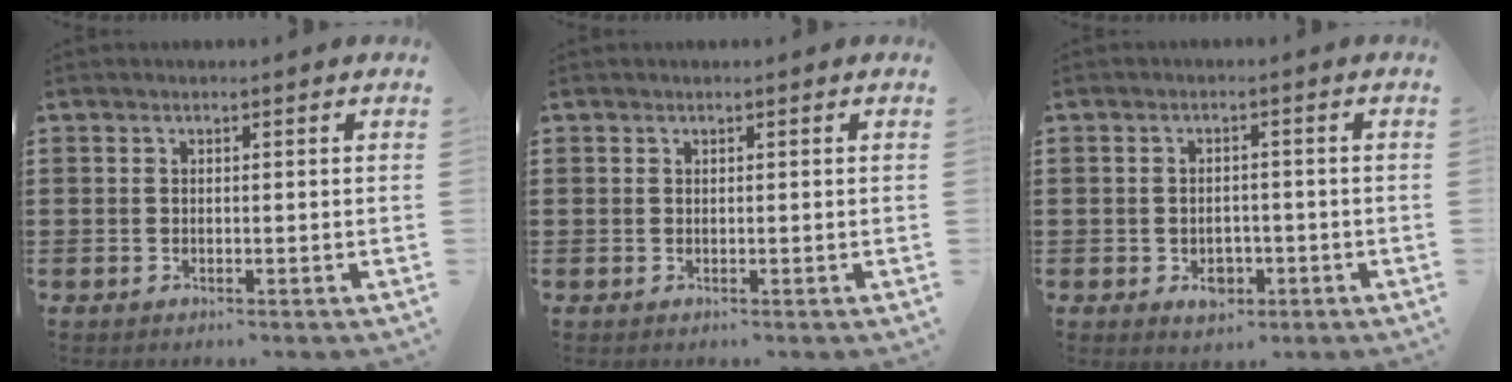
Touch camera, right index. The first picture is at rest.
{"total": 0.0}
{"total": 3.1, "force": [-1.3, 1.9, 2.0], "torque": [-0.033, -0.003, -0.025]}